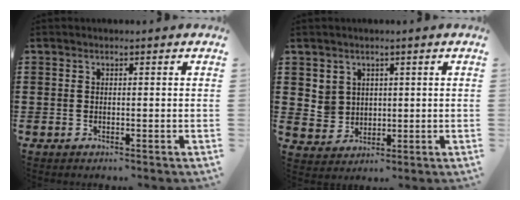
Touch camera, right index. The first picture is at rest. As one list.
[{"total": 4.0, "force": [1.9, 3.5, 0.7], "torque": [-0.031, 0.010, 0.035]}]